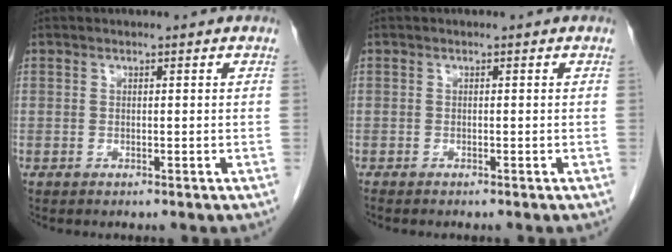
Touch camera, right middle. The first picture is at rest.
{"total": 1.0, "force": [-0.9, 0.2, 0.4], "torque": [-0.007, -0.001, -0.011]}